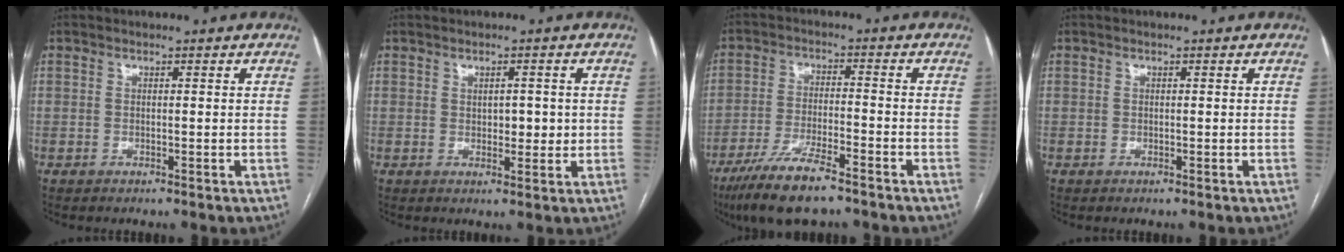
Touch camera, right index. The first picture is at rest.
{"total": 3.0, "force": [0.3, 1.7, 2.5], "torque": [-0.034, 0.001, 0.008]}
{"total": 10.7, "force": [-7.7, 1.9, 7.2], "torque": [-0.135, -0.023, -0.134]}
{"total": 0.0}